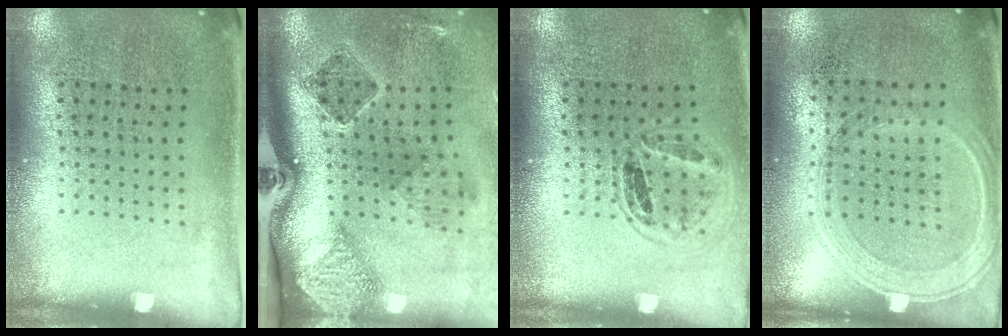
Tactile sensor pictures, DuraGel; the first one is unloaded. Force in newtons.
{"total": 2.5, "press": 1.7, "slide": 1.8}
{"total": 1.0, "press": 1.0, "slide": 0.1}
{"total": 0.7, "press": 0.7, "slide": 0.2}